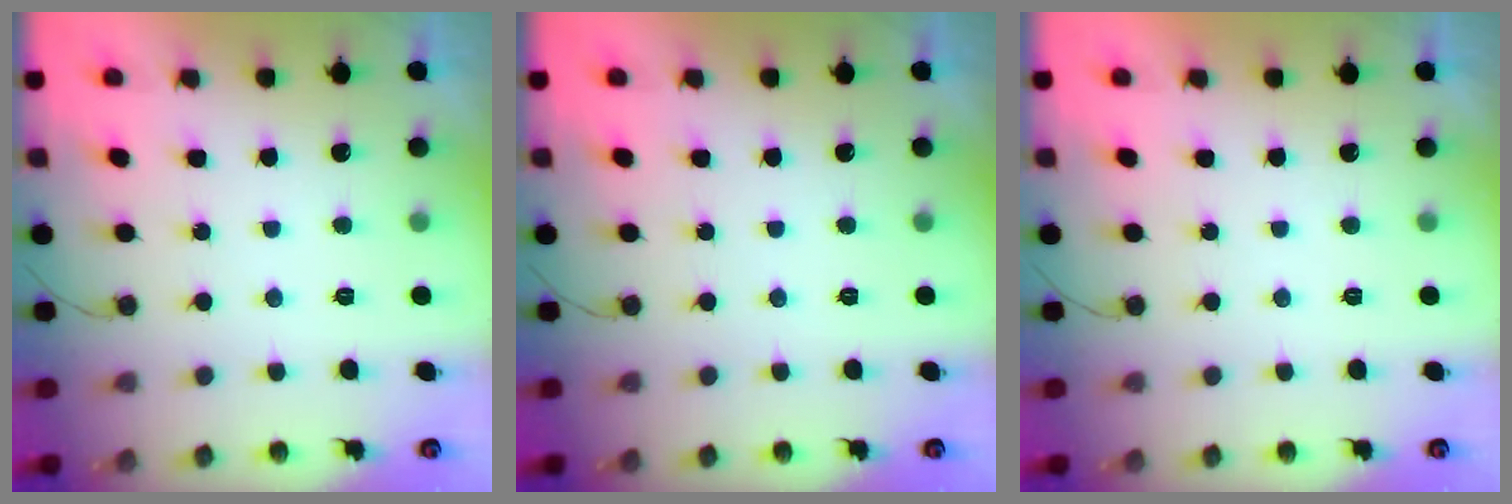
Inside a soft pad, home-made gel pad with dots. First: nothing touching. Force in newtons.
{"total": 0.0}
{"total": 2.0, "press": 2.0, "slide": 0.1}